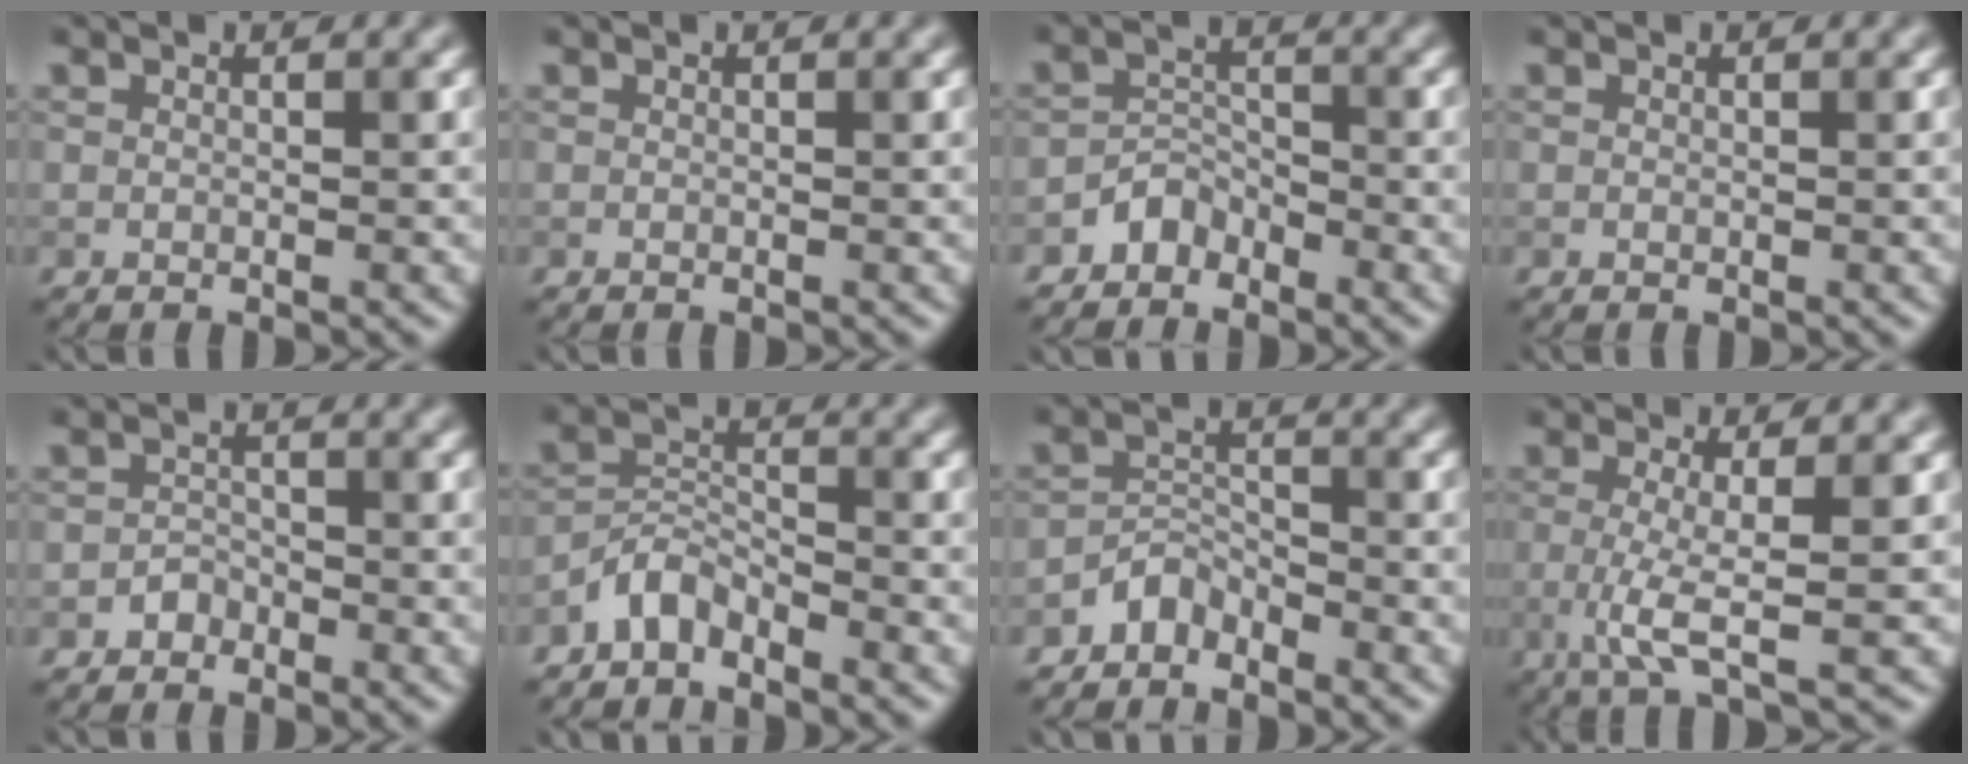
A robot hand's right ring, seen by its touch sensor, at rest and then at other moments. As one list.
[{"total": 0.0}, {"total": 2.2, "force": [-1.7, 1.2, 0.4], "torque": [0.001, 0.014, -0.034]}, {"total": 0.0}, {"total": 1.2, "force": [-0.9, 0.8, 0.1], "torque": [0.004, 0.007, -0.016]}, {"total": 2.9, "force": [-2.5, 1.0, 0.9], "torque": [-0.016, 0.011, -0.058]}, {"total": 2.3, "force": [-2.0, 1.0, 0.5], "torque": [-0.004, 0.013, -0.042]}, {"total": 3.8, "force": [-0.5, 0.8, 3.7], "torque": [-0.074, -0.009, -0.011]}]